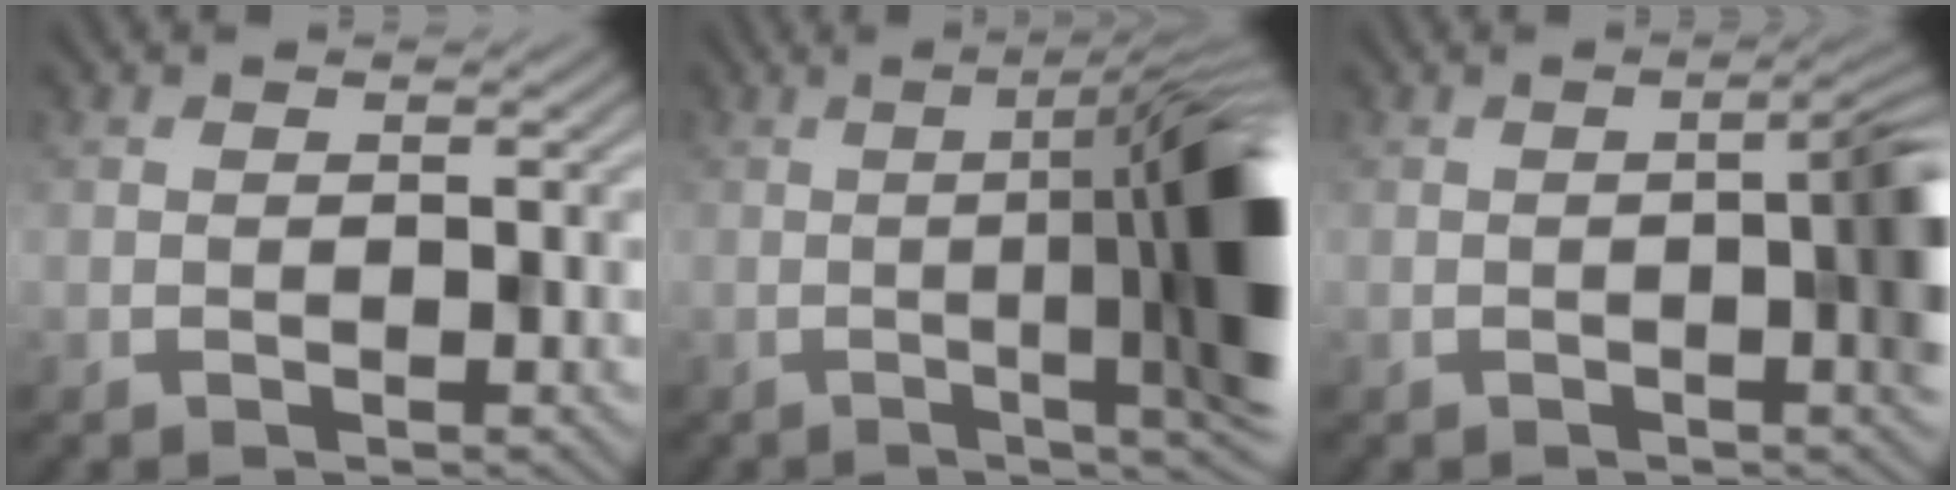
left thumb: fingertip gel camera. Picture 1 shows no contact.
{"total": 14.8, "force": [-0.8, 3.1, 14.5], "torque": [-0.172, 0.000, -0.011]}
{"total": 6.4, "force": [-0.6, 1.5, 6.1], "torque": [-0.089, 0.001, -0.007]}